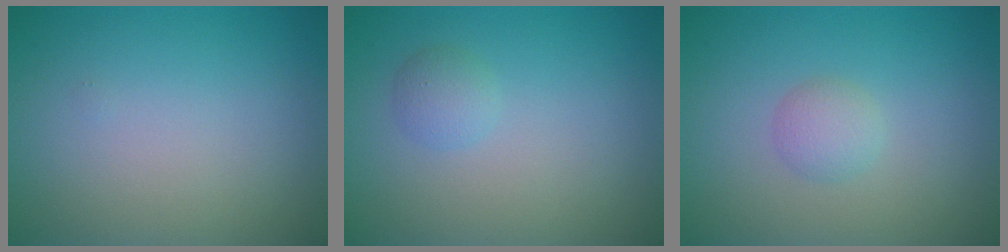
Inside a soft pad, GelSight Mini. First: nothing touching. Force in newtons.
{"total": 1.4, "press": 1.4, "slide": 0.1}
{"total": 1.5, "press": 1.5, "slide": 0.1}